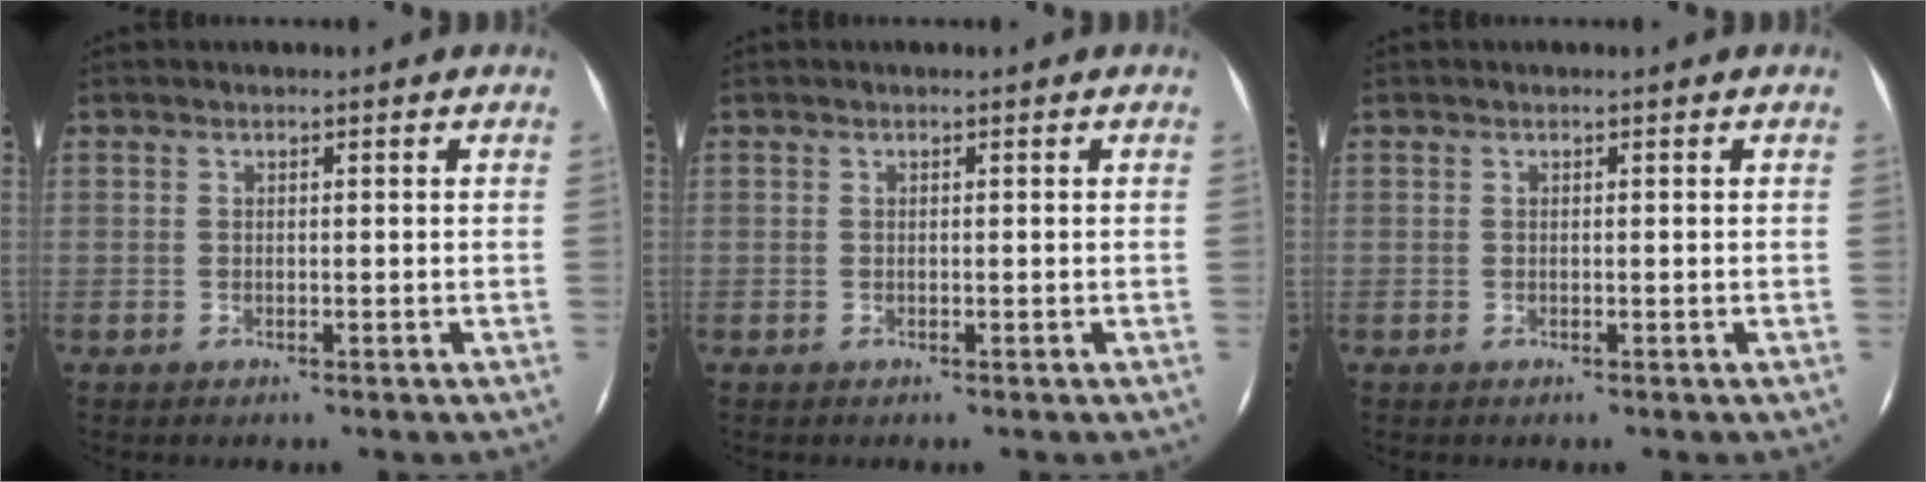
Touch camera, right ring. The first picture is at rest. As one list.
[{"total": 0.0}, {"total": 0.0}]